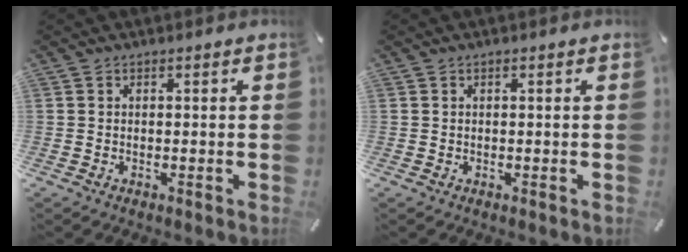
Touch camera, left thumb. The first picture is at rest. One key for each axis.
{"total": 0.0}